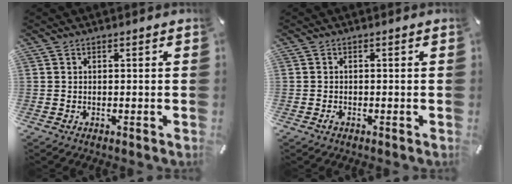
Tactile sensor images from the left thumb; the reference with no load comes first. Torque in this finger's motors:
{"motor_torque": [0.01, 0.03, 0.01, -0.01, 0.00]}